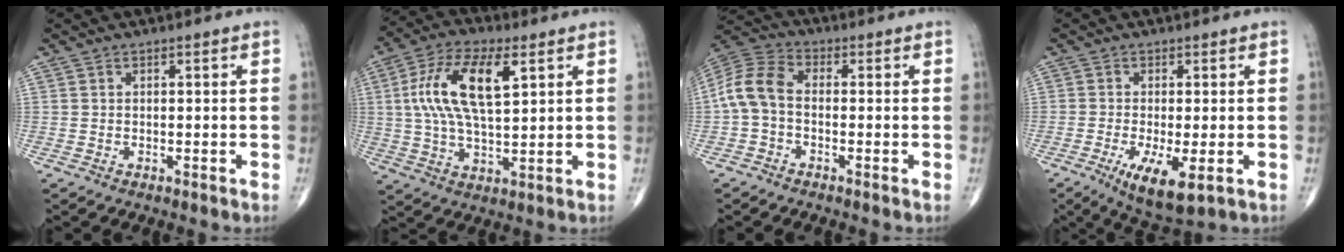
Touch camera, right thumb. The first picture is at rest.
{"total": 15.0, "force": [4.1, 6.3, 12.9], "torque": [-0.256, 0.004, 0.075]}
{"total": 8.2, "force": [-1.1, 5.2, 6.3], "torque": [-0.130, 0.025, -0.036]}
{"total": 8.3, "force": [-2.9, 2.4, 7.4], "torque": [-0.129, -0.020, -0.044]}